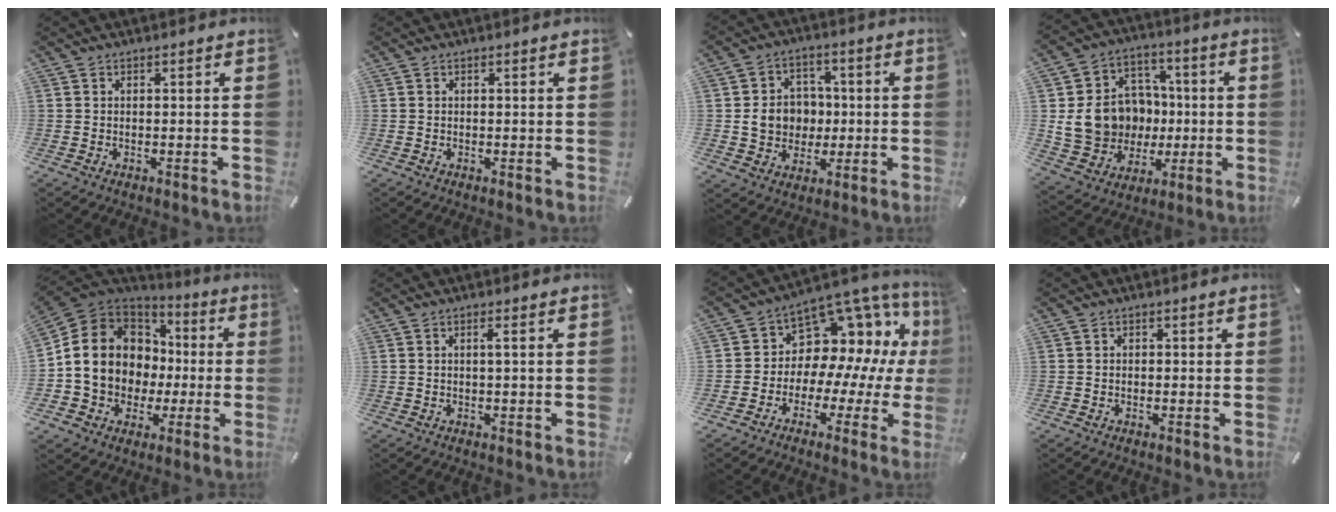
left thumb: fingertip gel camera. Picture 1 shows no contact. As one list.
[{"total": 0.0}, {"total": 9.0, "force": [-0.3, 8.3, 3.3], "torque": [-0.053, 0.010, -0.001]}, {"total": 16.3, "force": [0.3, 15.0, 6.4], "torque": [-0.129, 0.008, 0.024]}, {"total": 14.8, "force": [-0.3, 13.5, 6.2], "torque": [-0.130, -0.004, 0.006]}, {"total": 1.6, "force": [0.3, 0.0, 1.6], "torque": [-0.031, -0.001, 0.003]}, {"total": 10.5, "force": [6.2, 7.9, 3.0], "torque": [-0.056, -0.085, 0.116]}, {"total": 0.8, "force": [-0.2, 0.7, 0.3], "torque": [-0.005, 0.005, -0.005]}]